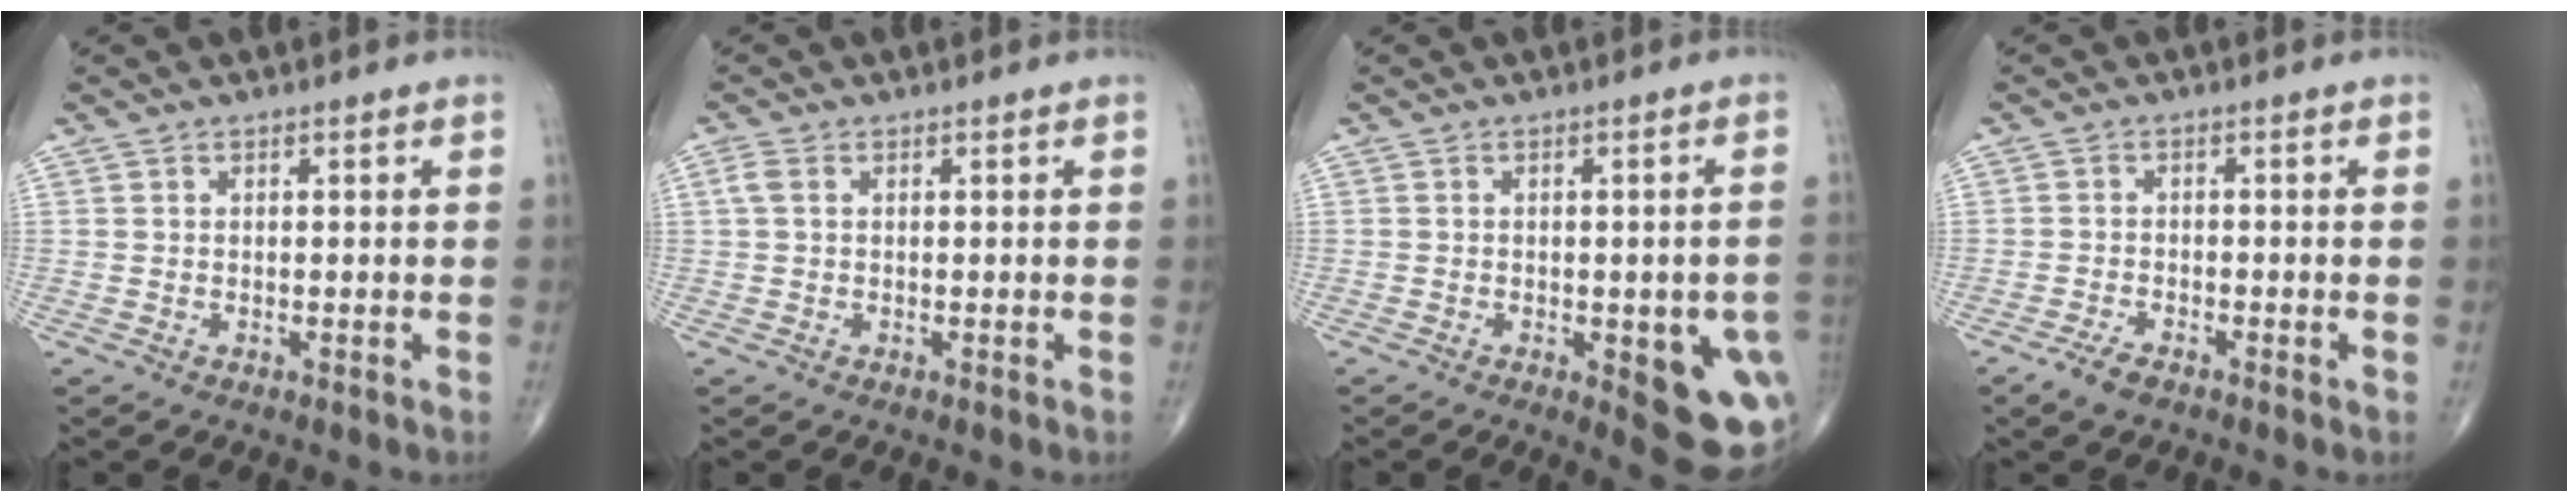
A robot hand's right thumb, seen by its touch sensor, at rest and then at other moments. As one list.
[{"total": 1.8, "force": [0.5, 1.1, 1.4], "torque": [-0.038, 0.013, 0.011]}, {"total": 13.7, "force": [-3.4, 5.1, 12.2], "torque": [-0.116, -0.002, -0.024]}, {"total": 3.0, "force": [-2.1, 1.2, 1.8], "torque": [-0.038, 0.003, -0.041]}]